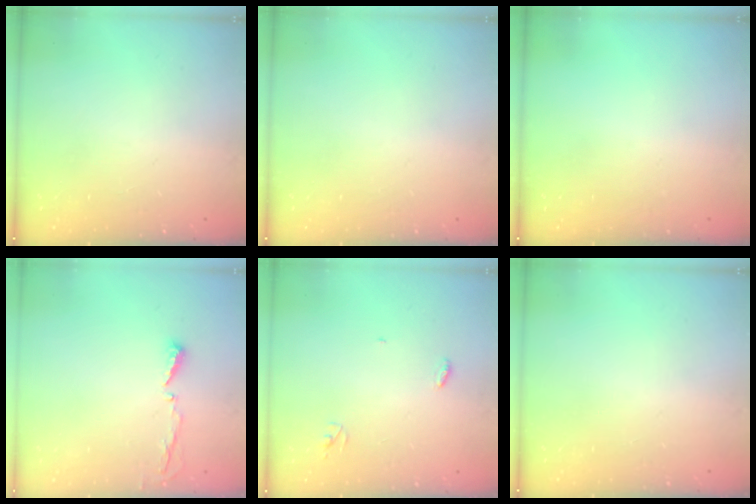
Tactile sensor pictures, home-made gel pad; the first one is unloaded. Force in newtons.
{"total": 0.0}
{"total": 0.0}
{"total": 3.4, "press": 3.4, "slide": 0.4}
{"total": 3.3, "press": 3.2, "slide": 0.3}
{"total": 0.0}